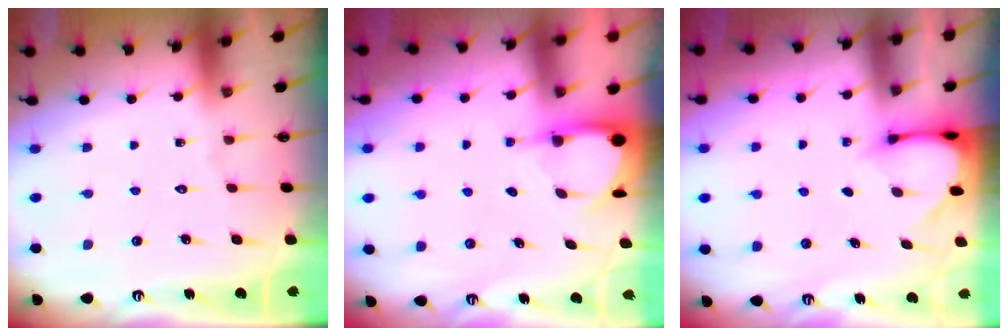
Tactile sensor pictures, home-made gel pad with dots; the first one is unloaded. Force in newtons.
{"total": 3.9, "press": 3.9, "slide": 0.2}
{"total": 2.9, "press": 2.9, "slide": 0.3}